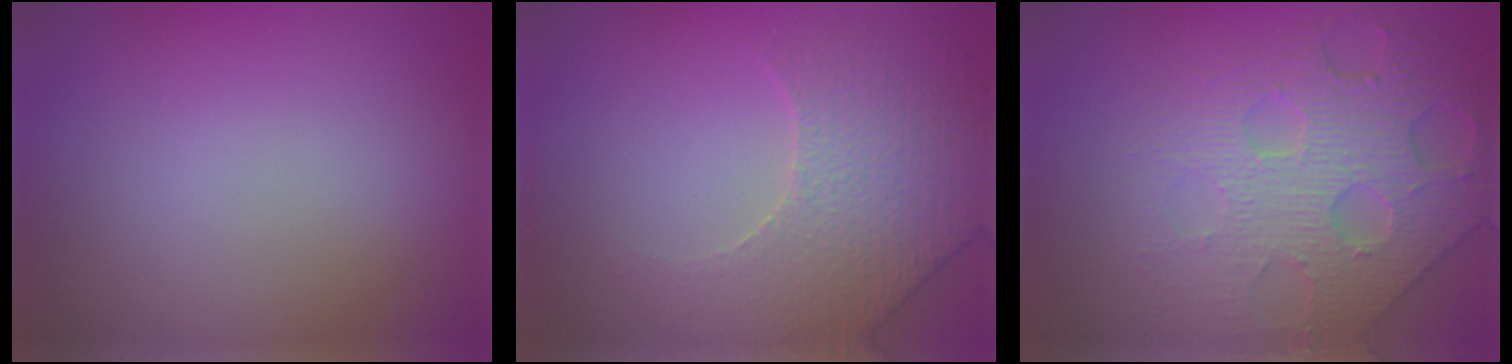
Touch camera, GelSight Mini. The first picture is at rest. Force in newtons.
{"total": 4.2, "press": 4.1, "slide": 1.0}
{"total": 6.3, "press": 5.1, "slide": 3.8}